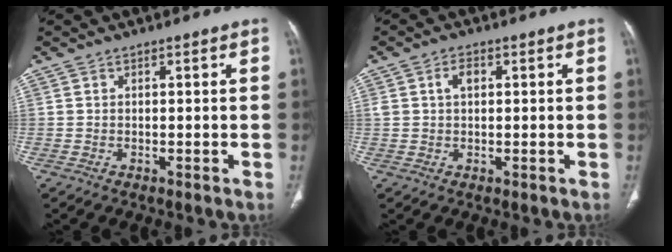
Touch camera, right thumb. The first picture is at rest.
{"total": 2.8, "force": [0.8, 1.8, 2.1], "torque": [-0.036, 0.009, 0.018]}